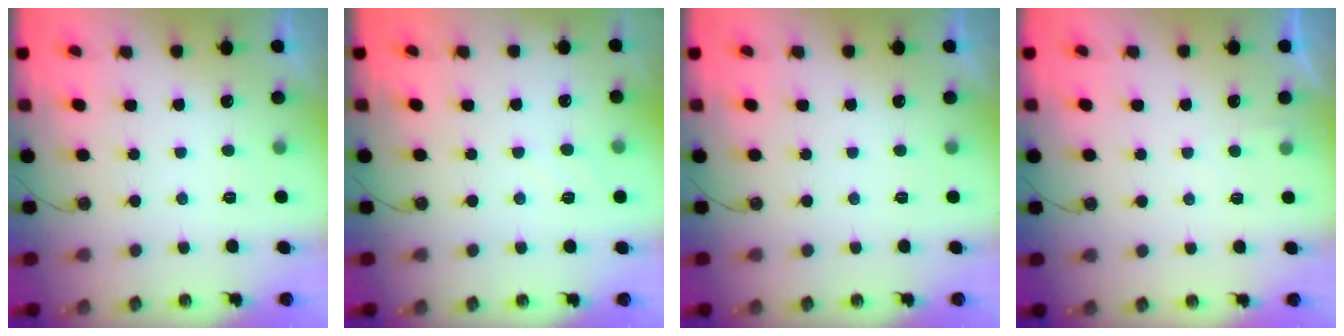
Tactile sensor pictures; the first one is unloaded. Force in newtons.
{"total": 5.1, "press": 5.0, "slide": 0.7}
{"total": 0.0}
{"total": 2.8, "press": 2.7, "slide": 0.4}